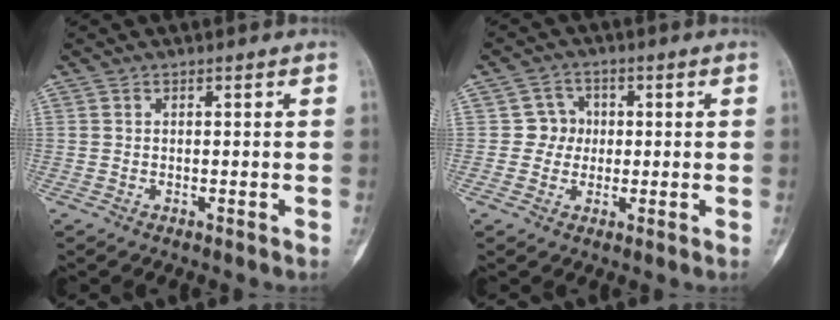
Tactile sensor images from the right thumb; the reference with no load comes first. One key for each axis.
{"total": 4.2, "fx": 0.1, "fy": 4.1, "fz": 0.8, "tx": 0.021, "ty": 0.011, "tz": -0.005}